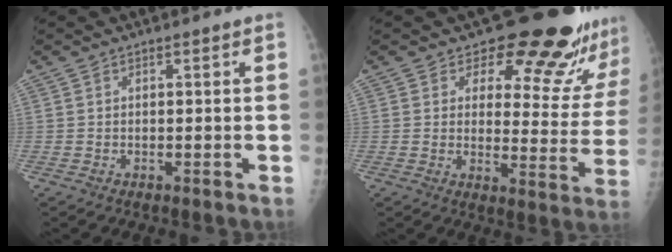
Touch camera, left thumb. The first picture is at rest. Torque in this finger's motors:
{"motor_torque": [0.21, 0.51, -0.04, -0.27, 0.03]}